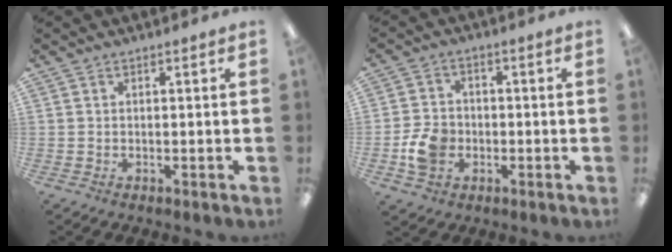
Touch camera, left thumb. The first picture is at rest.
{"total": 7.6, "force": [-2.2, 6.0, 4.1], "torque": [-0.084, 0.010, -0.040]}